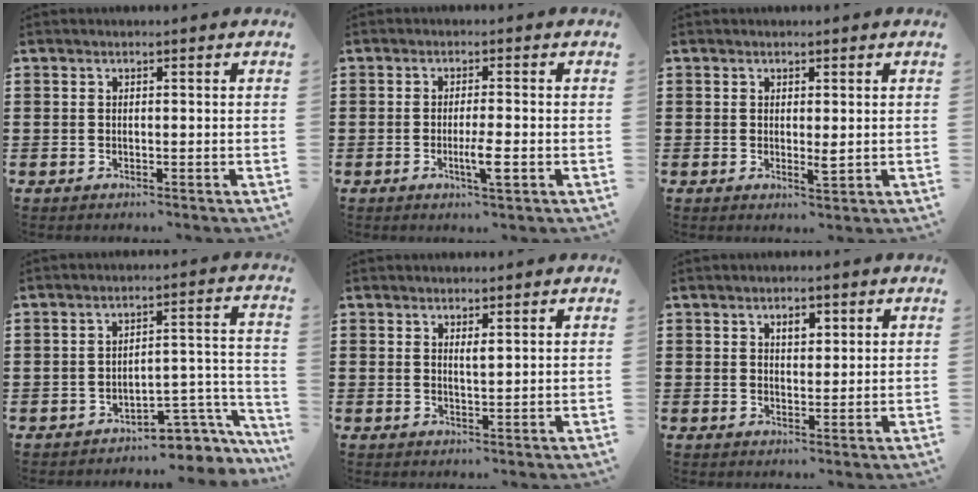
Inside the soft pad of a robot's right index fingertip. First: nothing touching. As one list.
[{"total": 4.1, "force": [-1.4, 0.4, 3.8], "torque": [-0.076, -0.010, -0.028]}, {"total": 1.8, "force": [0.1, 0.6, 1.7], "torque": [-0.030, -0.001, 0.003]}, {"total": 4.9, "force": [-4.1, 1.5, 2.2], "torque": [-0.038, 0.005, -0.080]}, {"total": 1.3, "force": [0.9, 0.3, 0.9], "torque": [-0.019, 0.002, 0.015]}, {"total": 2.5, "force": [1.2, 1.4, 1.6], "torque": [-0.020, 0.000, 0.018]}]